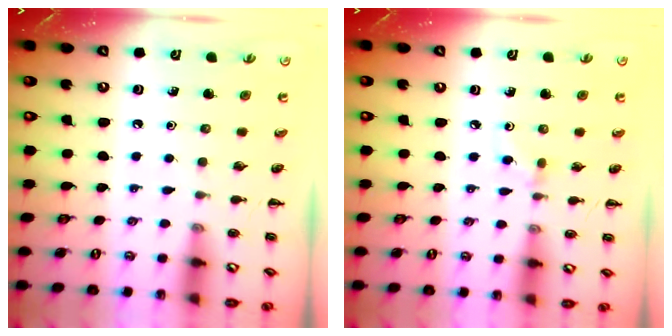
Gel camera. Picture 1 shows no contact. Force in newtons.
{"total": 2.7, "press": 2.5, "slide": 1.0}